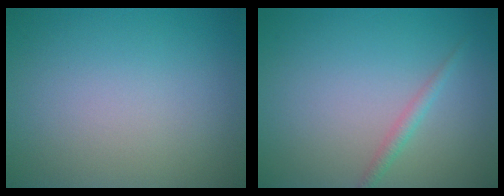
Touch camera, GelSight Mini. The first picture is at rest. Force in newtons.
{"total": 1.2, "press": 1.2, "slide": 0.0}